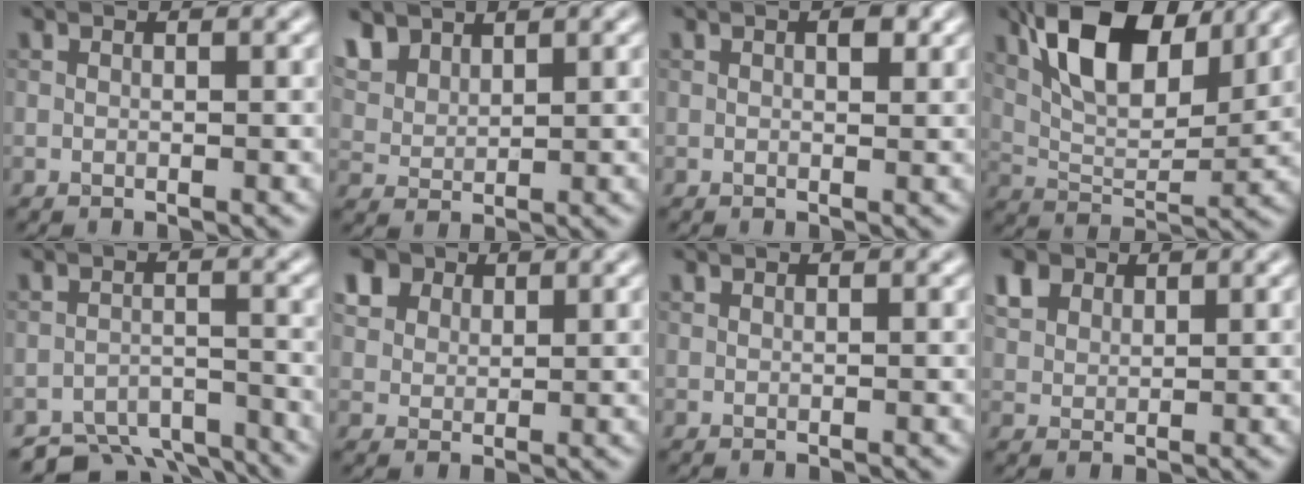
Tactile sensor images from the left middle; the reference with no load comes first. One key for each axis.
{"total": 4.1, "fx": 3.0, "fy": 2.3, "fz": 1.8, "tx": -0.054, "ty": -0.001, "tz": 0.069}
{"total": 1.2, "fx": 0.4, "fy": 0.6, "fz": 1.0, "tx": -0.012, "ty": -0.001, "tz": 0.007}
{"total": 10.0, "fx": 5.4, "fy": 4.6, "fz": 7.1, "tx": -0.125, "ty": 0.007, "tz": 0.098}
{"total": 6.9, "fx": -6.3, "fy": 2.2, "fz": 1.5, "tx": -0.019, "ty": -0.014, "tz": -0.096}
{"total": 6.7, "fx": 4.0, "fy": 4.5, "fz": 2.9, "tx": -0.094, "ty": 0.013, "tz": 0.070}
{"total": 0.0}
{"total": 3.1, "fx": 1.9, "fy": 2.2, "fz": 1.2, "tx": -0.036, "ty": 0.002, "tz": 0.043}